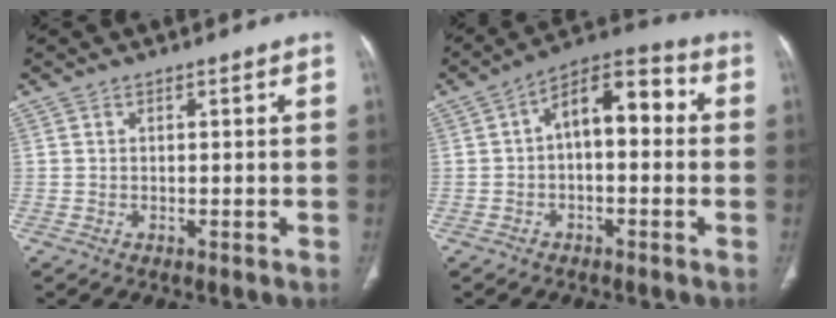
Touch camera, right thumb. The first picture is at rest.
{"total": 10.9, "force": [0.7, 5.8, 9.2], "torque": [-0.116, 0.042, -0.002]}